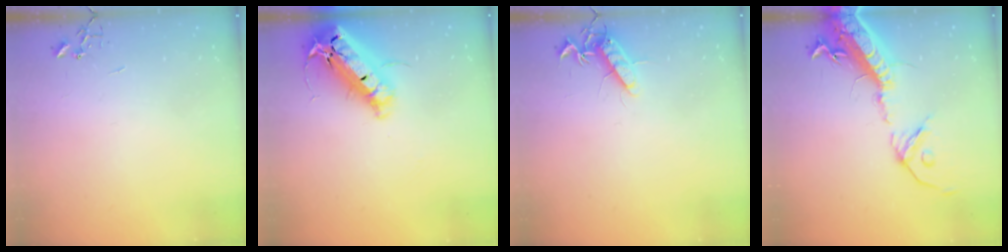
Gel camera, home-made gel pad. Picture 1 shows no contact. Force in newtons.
{"total": 25.0, "press": 24.5, "slide": 4.9}
{"total": 11.1, "press": 11.1, "slide": 0.3}
{"total": 21.7, "press": 21.1, "slide": 5.1}